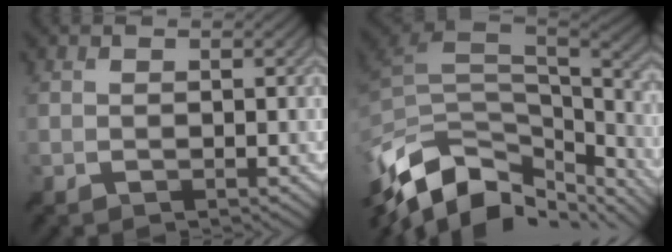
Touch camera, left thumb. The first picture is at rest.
{"total": 14.5, "force": [-7.9, 8.0, 9.1], "torque": [-0.234, -0.027, -0.126]}